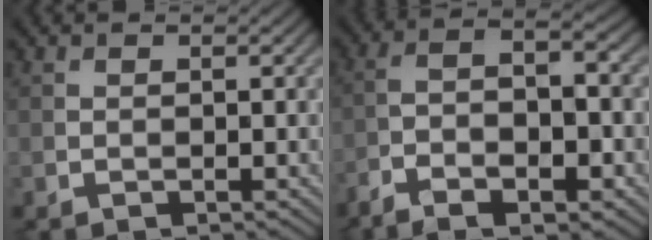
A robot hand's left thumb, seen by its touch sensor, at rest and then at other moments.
{"total": 9.9, "force": [-5.5, 2.8, 7.7], "torque": [-0.145, -0.011, -0.093]}